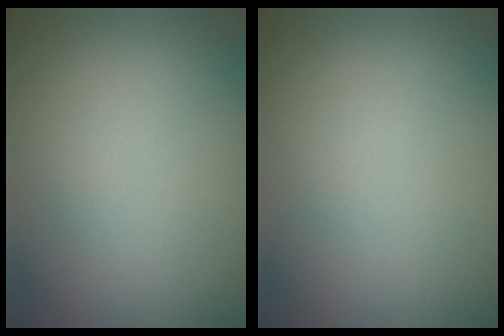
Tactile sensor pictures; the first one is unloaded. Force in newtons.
{"total": 0.0}